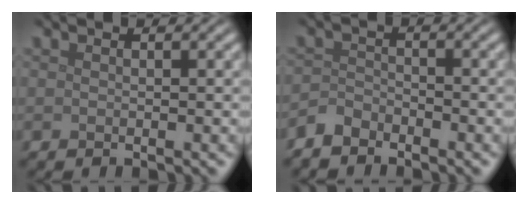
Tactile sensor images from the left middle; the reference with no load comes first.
{"total": 2.0, "force": [-1.8, 0.7, 0.3], "torque": [-0.006, 0.003, -0.044]}